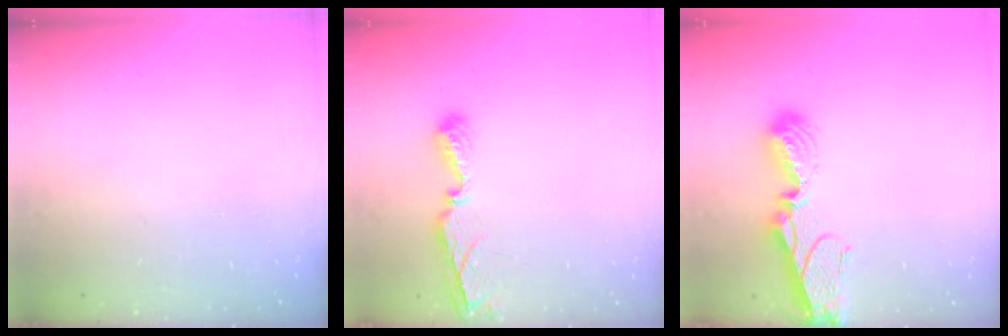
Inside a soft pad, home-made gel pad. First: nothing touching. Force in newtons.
{"total": 8.0, "press": 7.9, "slide": 1.0}
{"total": 9.7, "press": 9.7, "slide": 0.9}